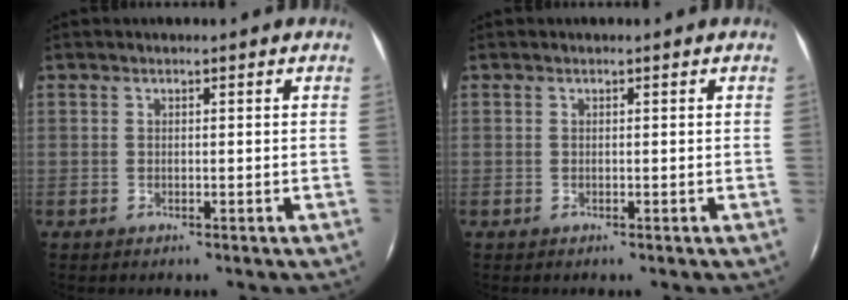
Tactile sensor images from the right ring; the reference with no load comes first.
{"total": 0.0}